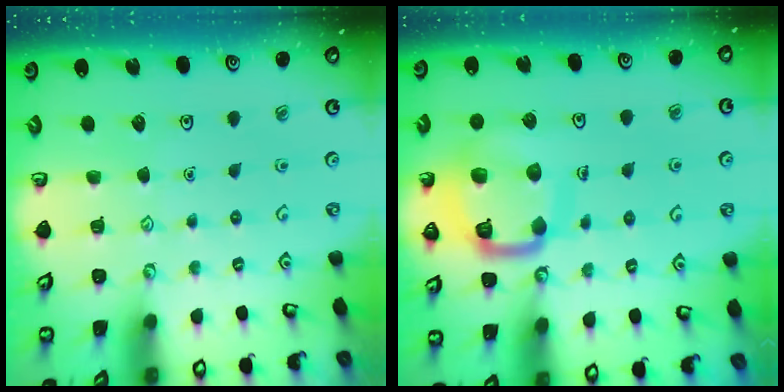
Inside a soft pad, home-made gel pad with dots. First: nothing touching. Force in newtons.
{"total": 14.0, "press": 13.9, "slide": 1.4}